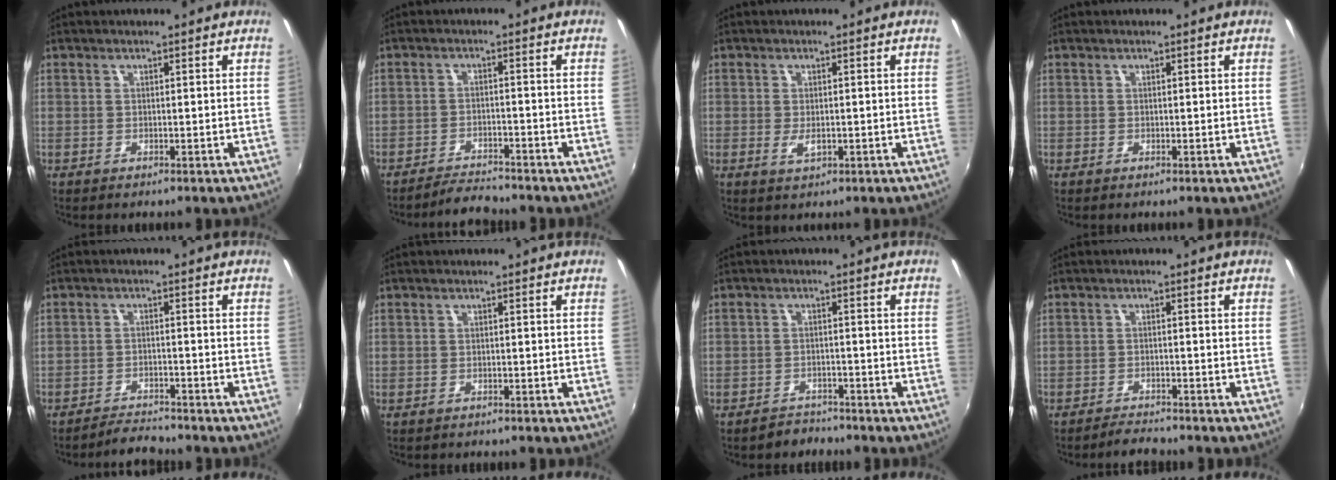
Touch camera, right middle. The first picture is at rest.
{"total": 4.9, "force": [-4.8, 0.4, 0.9], "torque": [-0.037, -0.007, -0.081]}
{"total": 2.0, "force": [0.0, 0.9, 1.9], "torque": [-0.031, -0.006, 0.000]}
{"total": 0.0}
{"total": 4.4, "force": [-4.3, 0.3, 0.6], "torque": [-0.030, -0.007, -0.074]}
{"total": 0.0}
{"total": 2.5, "force": [-2.3, 1.2, -0.2], "torque": [-0.005, 0.007, -0.037]}
{"total": 3.2, "force": [-3.1, 0.4, 0.5], "torque": [-0.026, -0.007, -0.055]}